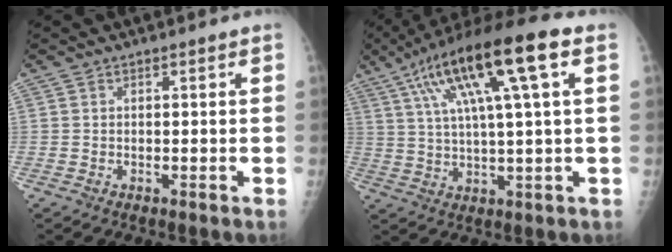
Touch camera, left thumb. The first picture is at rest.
{"total": 18.5, "force": [7.1, 3.1, 16.8], "torque": [-0.302, 0.019, 0.116]}